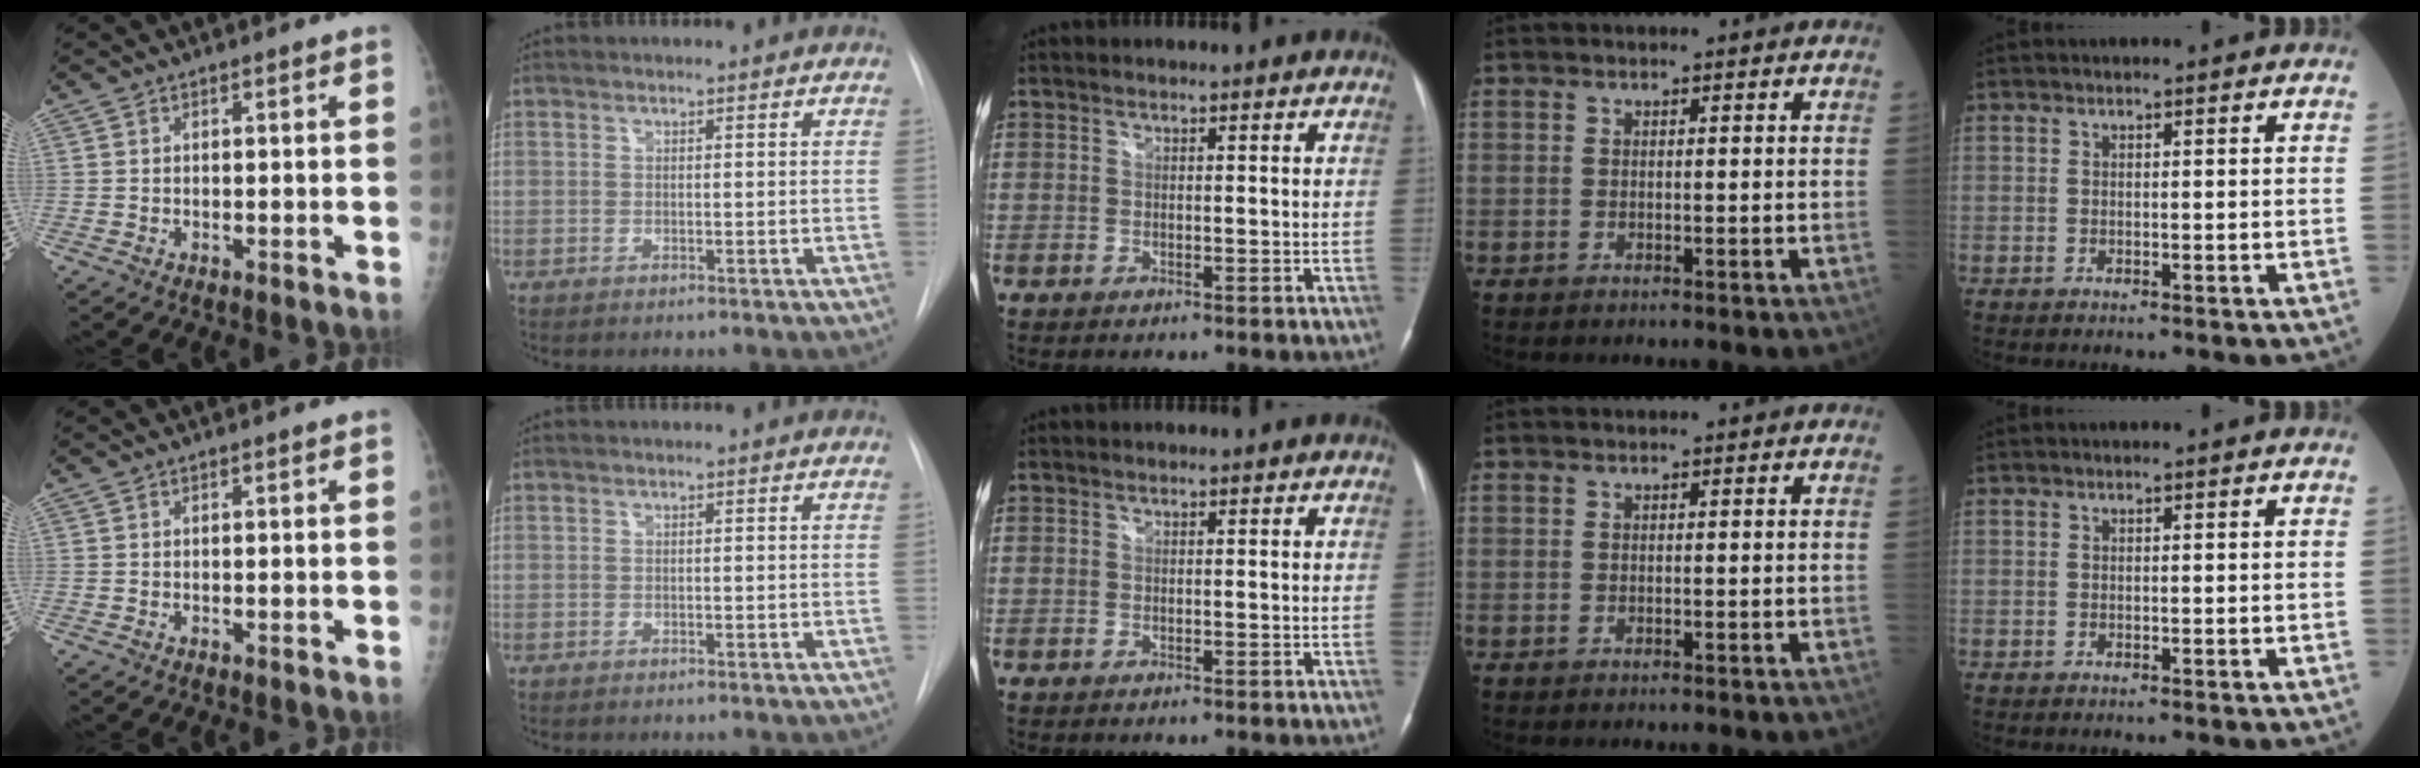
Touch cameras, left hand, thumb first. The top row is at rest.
{}